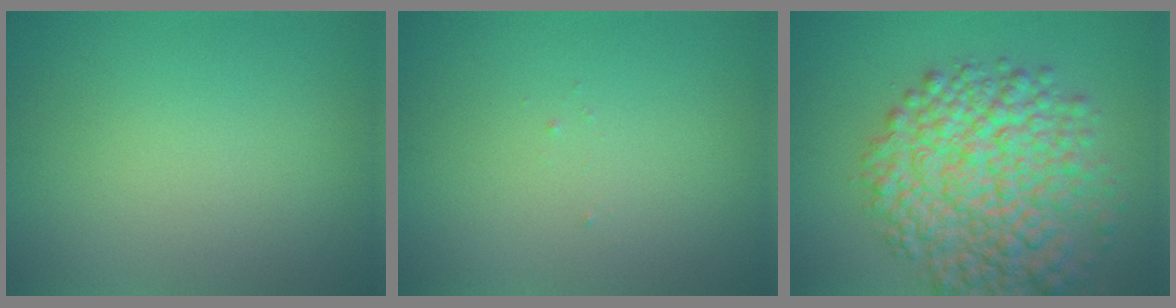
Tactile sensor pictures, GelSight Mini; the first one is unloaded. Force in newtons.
{"total": 0.0}
{"total": 9.9, "press": 9.9, "slide": 0.3}